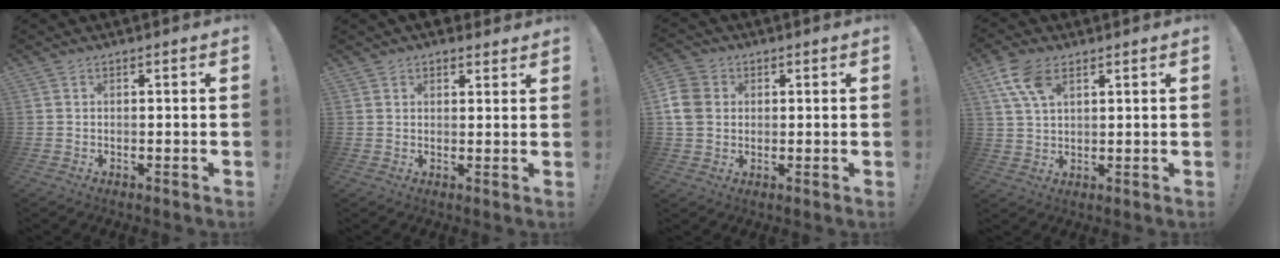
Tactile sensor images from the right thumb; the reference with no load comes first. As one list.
[{"total": 2.6, "force": [2.0, 1.7, 0.1], "torque": [0.015, -0.010, 0.033]}, {"total": 8.4, "force": [1.3, 7.1, 4.4], "torque": [-0.090, 0.006, 0.028]}, {"total": 9.2, "force": [4.7, 5.2, 6.0], "torque": [-0.112, -0.005, 0.094]}]